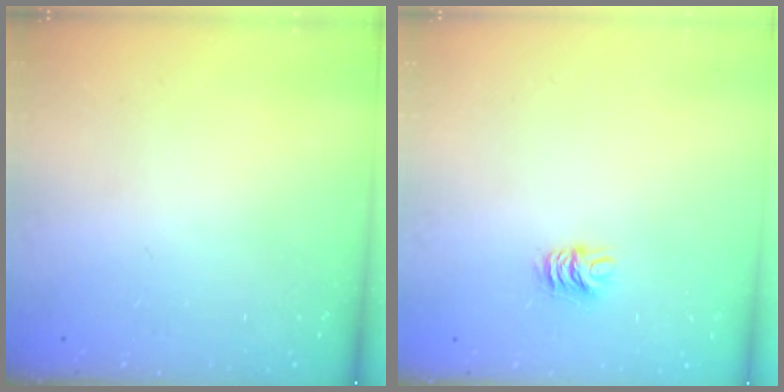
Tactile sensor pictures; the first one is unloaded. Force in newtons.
{"total": 5.3, "press": 5.2, "slide": 0.4}